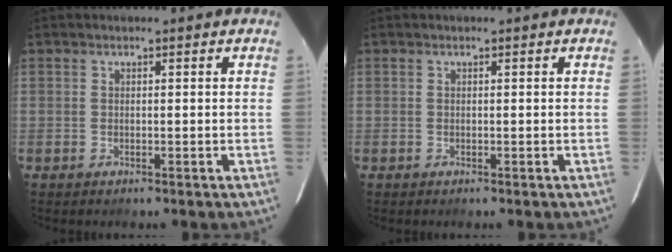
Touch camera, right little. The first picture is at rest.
{"total": 0.0}